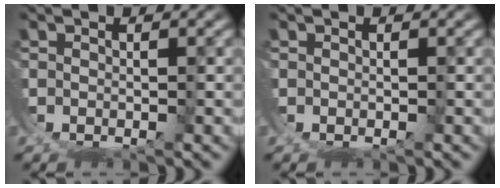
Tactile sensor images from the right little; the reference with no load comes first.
{"total": 0.0}